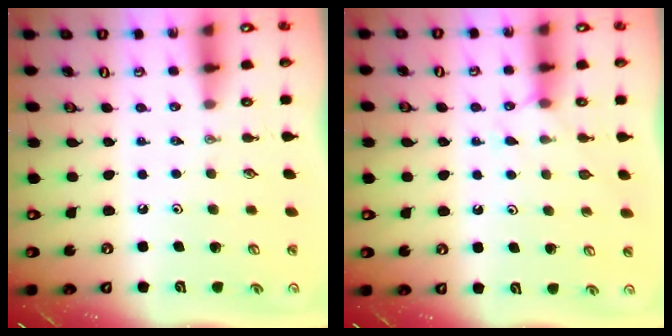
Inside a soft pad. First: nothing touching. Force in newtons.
{"total": 4.1, "press": 4.1, "slide": 0.6}